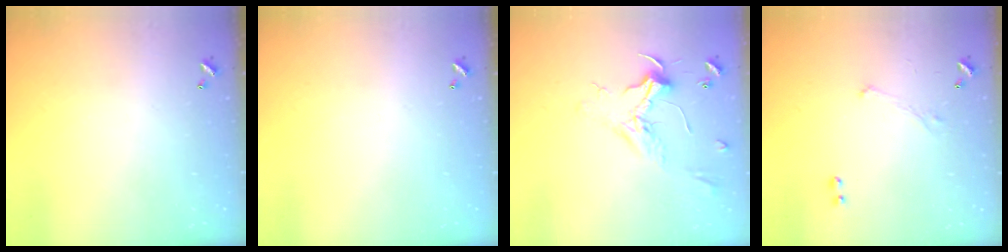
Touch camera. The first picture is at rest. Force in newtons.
{"total": 0.0}
{"total": 2.3, "press": 2.1, "slide": 0.9}
{"total": 1.6, "press": 1.5, "slide": 0.6}